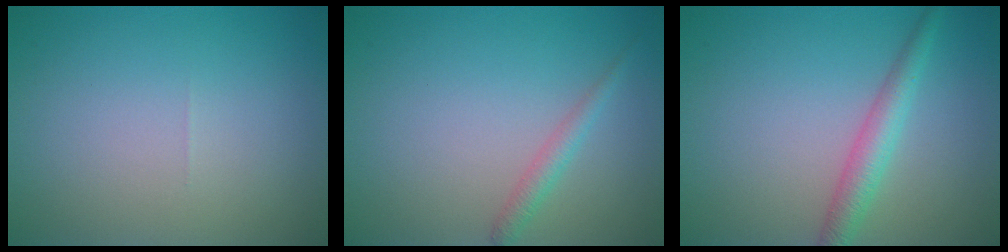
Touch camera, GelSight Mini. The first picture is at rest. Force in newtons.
{"total": 1.4, "press": 1.4, "slide": 0.0}
{"total": 2.8, "press": 2.8, "slide": 0.0}